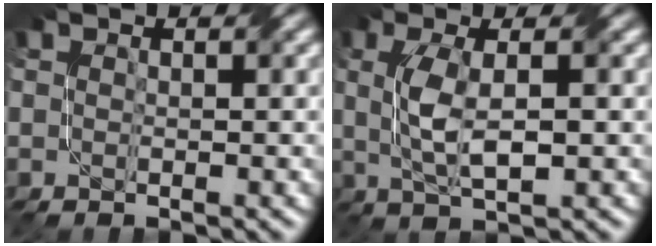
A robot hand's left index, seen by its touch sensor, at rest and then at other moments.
{"total": 4.0, "force": [0.4, 1.2, 3.8], "torque": [-0.085, 0.005, 0.012]}